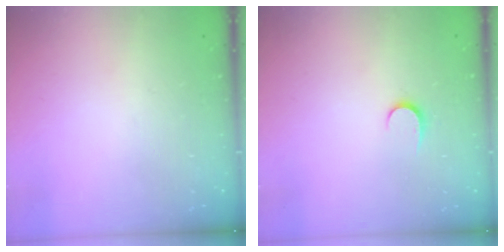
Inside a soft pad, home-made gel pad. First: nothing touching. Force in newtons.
{"total": 5.1, "press": 5.1, "slide": 0.5}